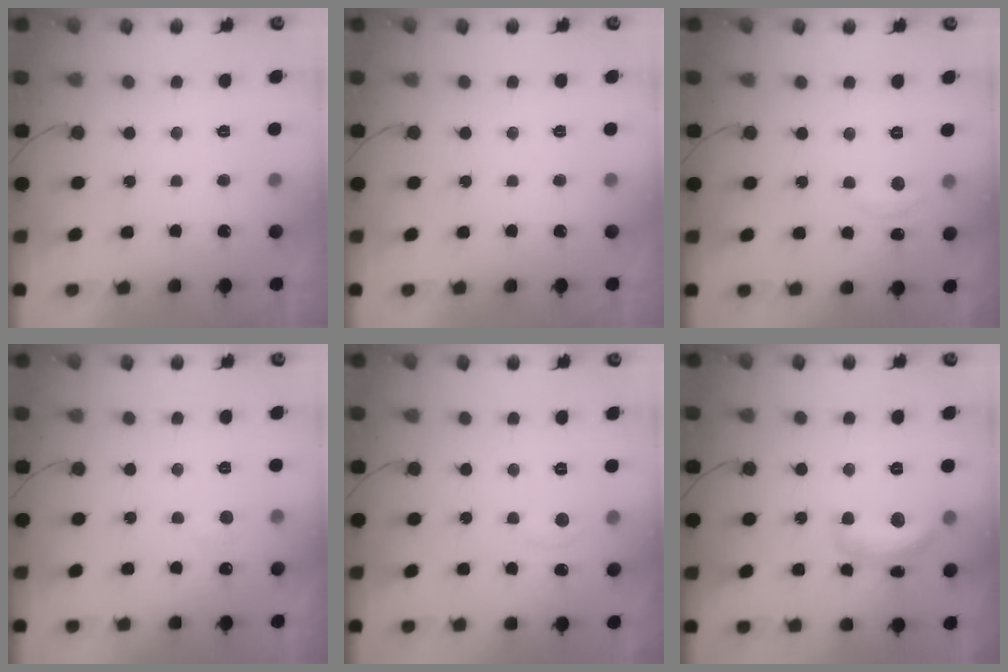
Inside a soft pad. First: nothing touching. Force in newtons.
{"total": 0.0}
{"total": 3.8, "press": 3.8, "slide": 0.4}
{"total": 5.8, "press": 5.7, "slide": 0.8}
{"total": 2.8, "press": 2.8, "slide": 0.4}
{"total": 12.6, "press": 12.6, "slide": 0.7}